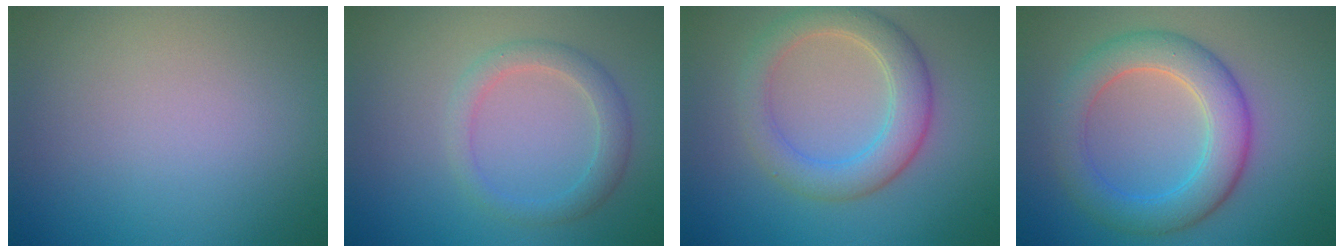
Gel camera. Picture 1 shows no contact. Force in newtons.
{"total": 2.5, "press": 2.5, "slide": 0.1}
{"total": 4.6, "press": 4.6, "slide": 0.1}
{"total": 5.7, "press": 5.7, "slide": 0.1}